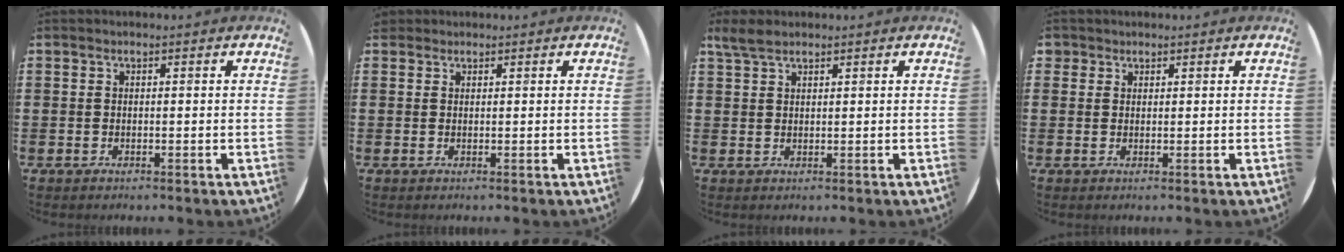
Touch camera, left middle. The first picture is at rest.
{"total": 0.7, "force": [0.6, 0.3, -0.1], "torque": [0.001, 0.003, 0.013]}
{"total": 2.6, "force": [2.1, 0.9, 1.2], "torque": [-0.020, 0.003, 0.038]}
{"total": 1.1, "force": [0.9, 0.6, 0.0], "torque": [-0.002, 0.003, 0.019]}